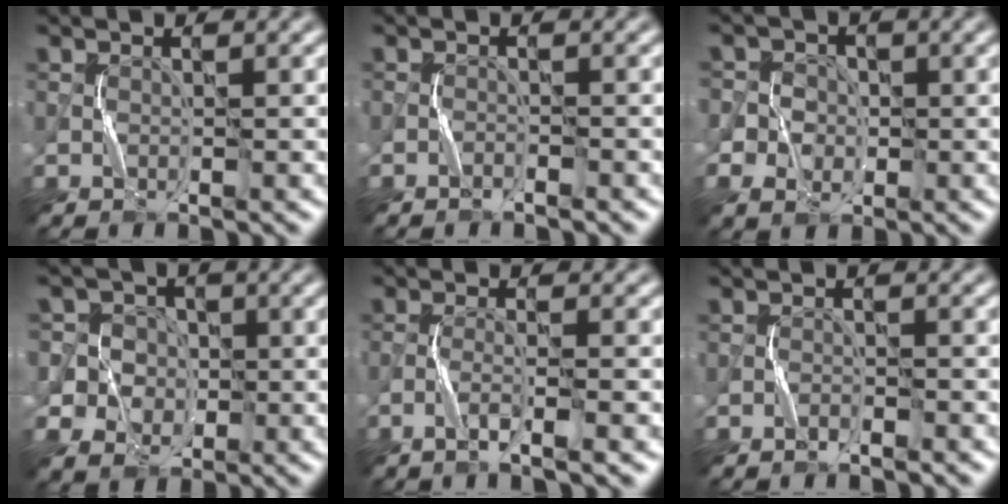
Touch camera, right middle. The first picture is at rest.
{"total": 0.7, "force": [-0.7, 0.1, 0.1], "torque": [-0.001, 0.002, -0.014]}
{"total": 5.0, "force": [-1.3, 4.6, 1.3], "torque": [-0.013, 0.014, -0.045]}
{"total": 7.0, "force": [-0.4, 6.7, 1.9], "torque": [-0.035, 0.033, -0.036]}
{"total": 2.5, "force": [-1.4, 0.0, 2.0], "torque": [-0.036, 0.004, -0.036]}
{"total": 1.0, "force": [-1.0, 0.1, 0.3], "torque": [-0.006, 0.002, -0.019]}